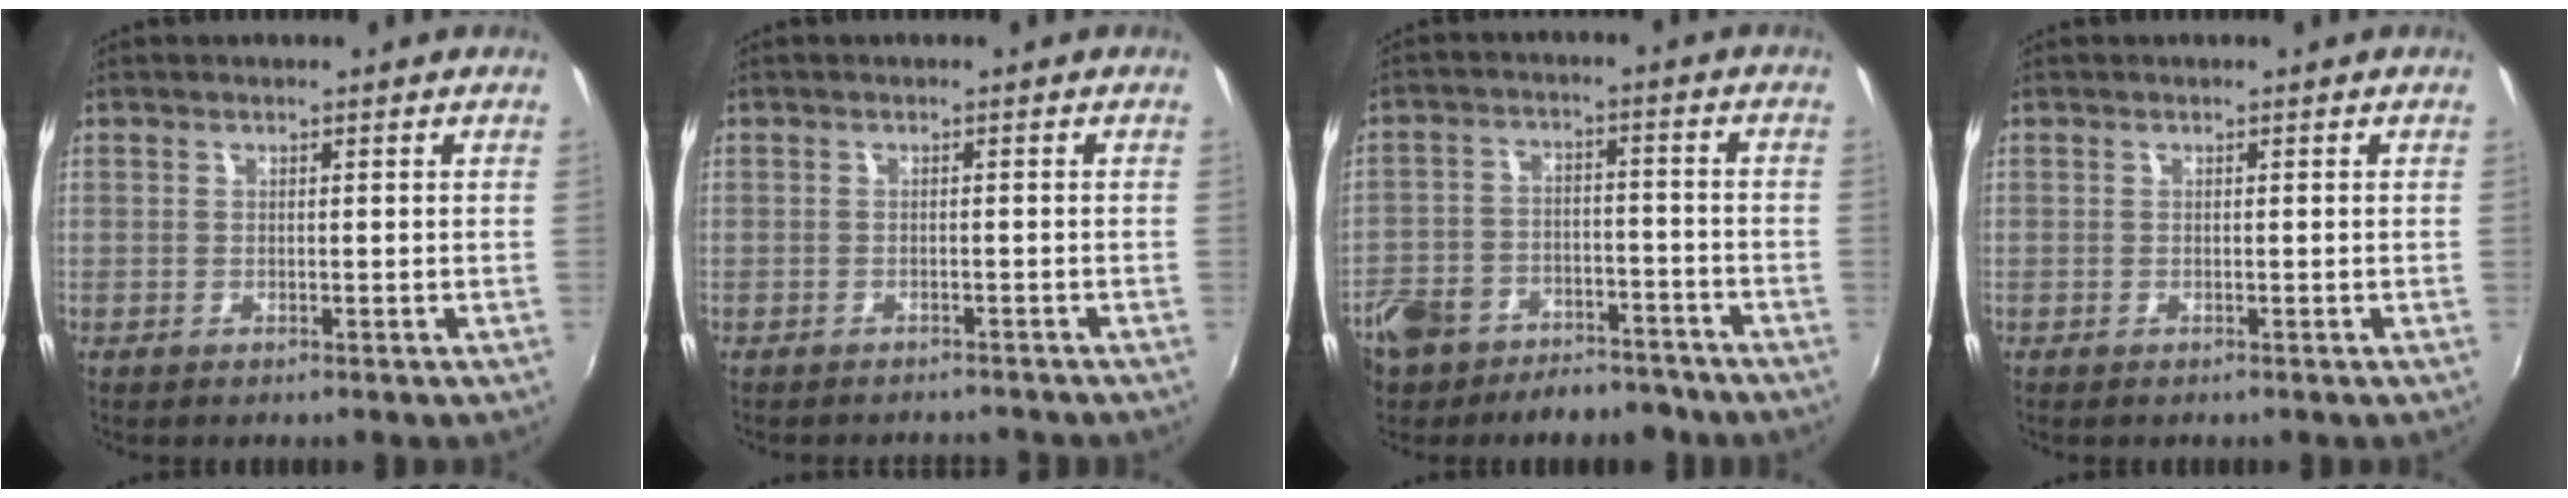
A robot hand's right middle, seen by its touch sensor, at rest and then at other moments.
{"total": 3.8, "force": [-3.6, 1.0, 0.9], "torque": [-0.023, -0.009, -0.049]}
{"total": 15.5, "force": [-10.9, 9.1, 6.1], "torque": [-0.160, 0.015, -0.157]}
{"total": 0.0}